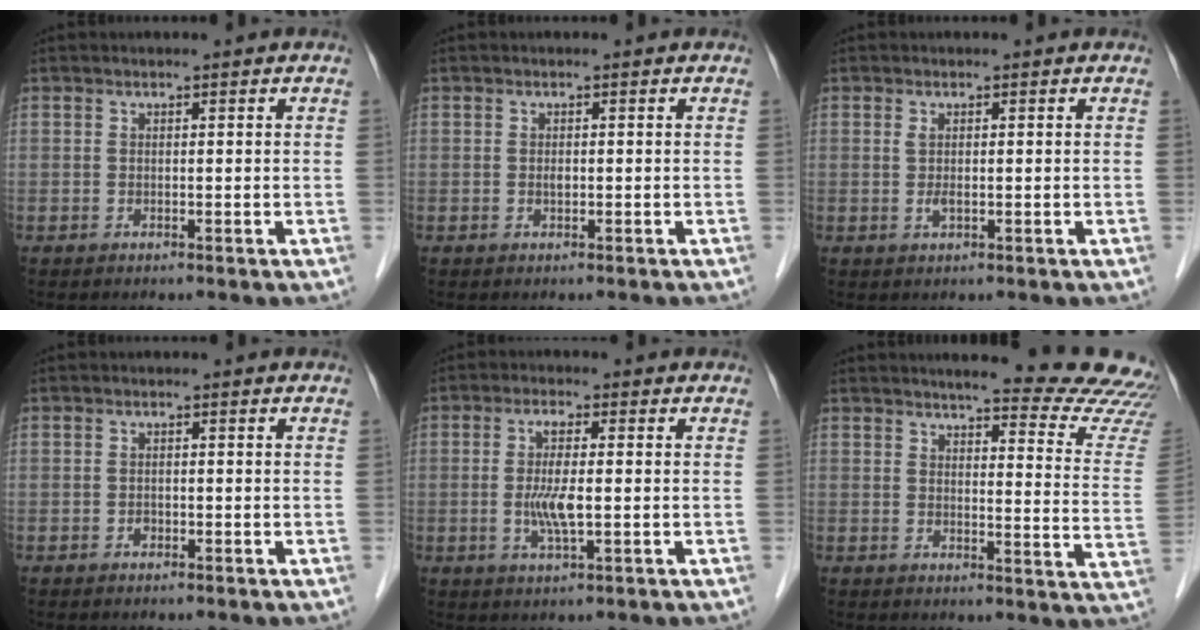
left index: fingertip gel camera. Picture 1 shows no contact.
{"total": 0.6, "force": [-0.2, 0.4, 0.4], "torque": [-0.011, 0.002, -0.003]}
{"total": 1.4, "force": [0.0, 0.4, 1.3], "torque": [-0.030, -0.003, 0.003]}
{"total": 0.8, "force": [-0.4, 0.6, 0.3], "torque": [-0.006, 0.003, -0.006]}
{"total": 5.3, "force": [-0.5, 0.7, 5.3], "torque": [-0.110, -0.009, -0.010]}
{"total": 19.6, "force": [18.6, 0.6, 6.3], "torque": [-0.069, -0.100, 0.197]}